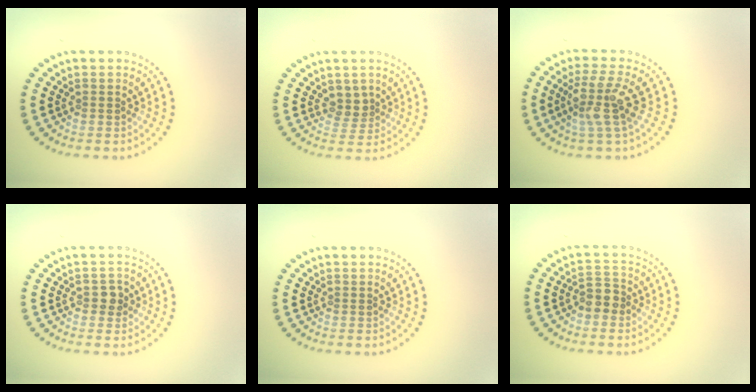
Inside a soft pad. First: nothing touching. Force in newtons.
{"total": 1.9, "press": 1.5, "slide": 1.2}
{"total": 3.7, "press": 3.0, "slide": 2.3}
{"total": 1.2, "press": 1.2, "slide": 0.3}
{"total": 0.0}
{"total": 2.2, "press": 2.0, "slide": 0.9}